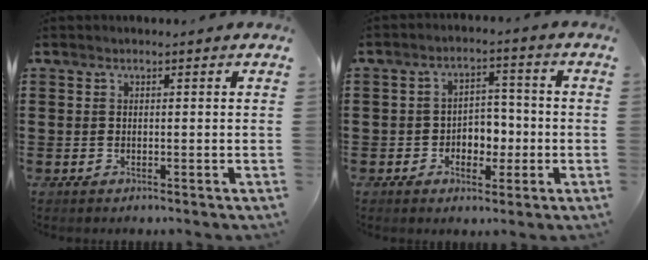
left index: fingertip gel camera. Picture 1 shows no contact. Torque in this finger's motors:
{"motor_torque": [0.71, 0.56, 0.41, 0.05]}